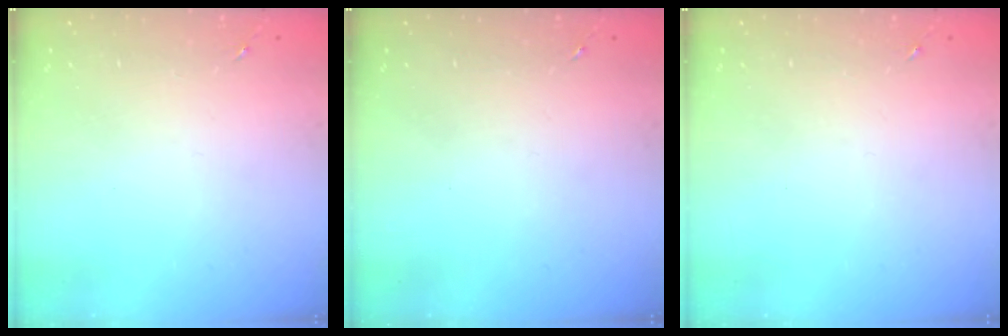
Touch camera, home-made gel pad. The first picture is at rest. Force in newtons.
{"total": 0.0}
{"total": 0.0}